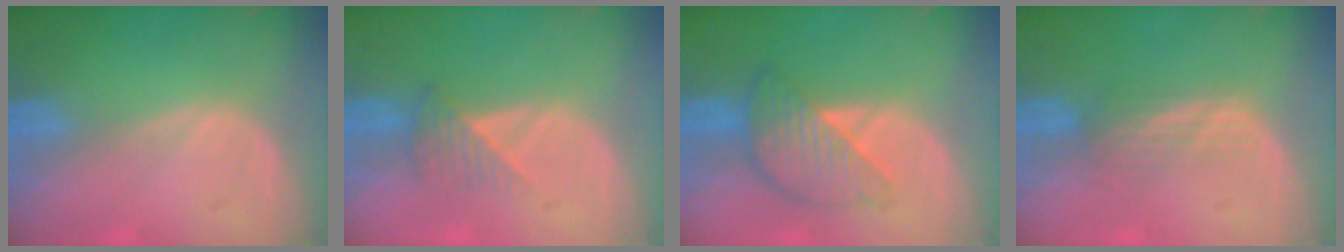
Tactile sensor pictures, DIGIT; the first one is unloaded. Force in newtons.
{"total": 3.4, "press": 3.1, "slide": 1.4}
{"total": 6.1, "press": 6.1, "slide": 0.4}
{"total": 3.1, "press": 2.6, "slide": 1.7}